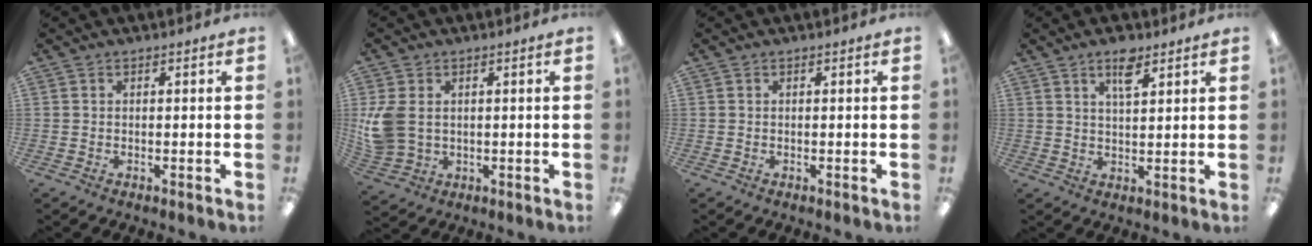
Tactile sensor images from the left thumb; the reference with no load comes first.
{"total": 7.6, "force": [1.2, 5.7, 4.8], "torque": [-0.116, 0.008, 0.026]}
{"total": 0.0}
{"total": 5.7, "force": [3.6, 2.0, 3.9], "torque": [-0.062, -0.008, 0.059]}